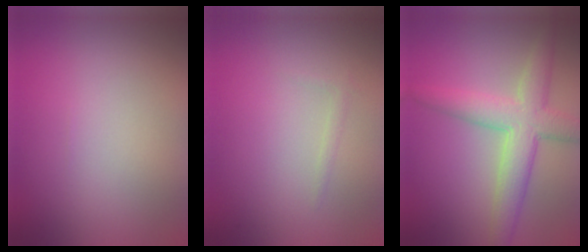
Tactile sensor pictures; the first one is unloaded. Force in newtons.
{"total": 0.6, "press": 0.6, "slide": 0.1}
{"total": 5.3, "press": 5.3, "slide": 0.1}